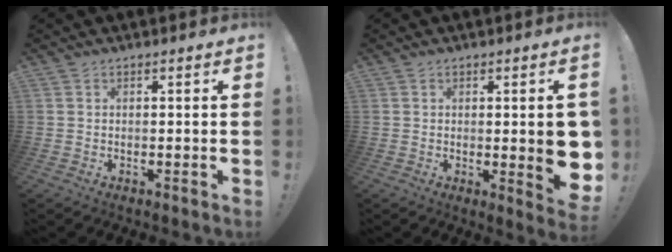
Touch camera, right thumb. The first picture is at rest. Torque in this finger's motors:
{"motor_torque": [1.14, 2.27, 0.88, -0.75, 0.30]}